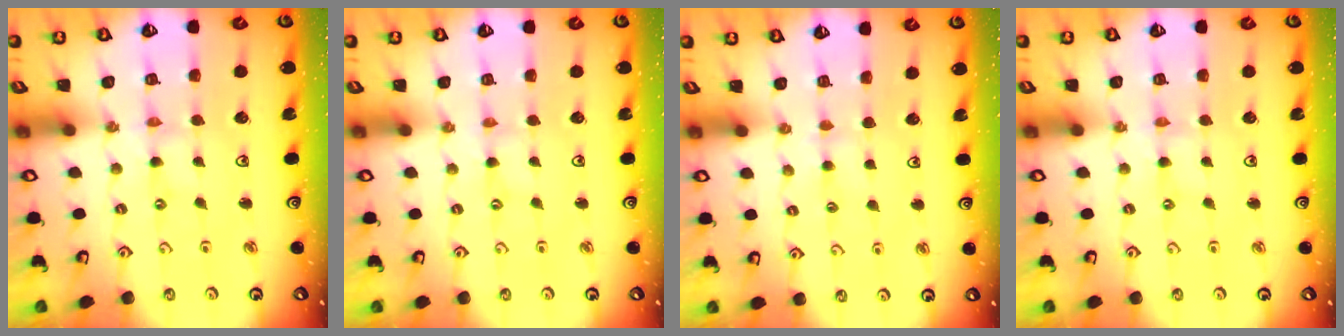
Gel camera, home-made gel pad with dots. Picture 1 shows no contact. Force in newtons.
{"total": 0.0}
{"total": 3.0, "press": 3.0, "slide": 0.4}
{"total": 0.8, "press": 0.8, "slide": 0.2}